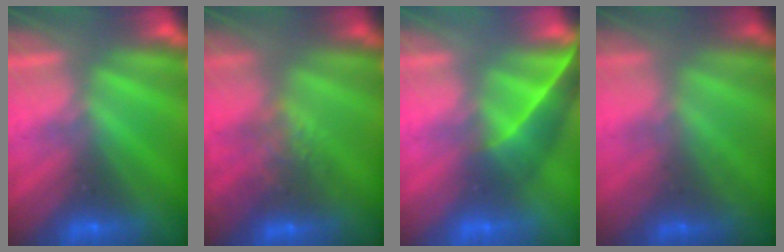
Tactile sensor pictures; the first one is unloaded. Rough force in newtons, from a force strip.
{"total": 4.6}
{"total": 4.1}
{"total": 1.7}